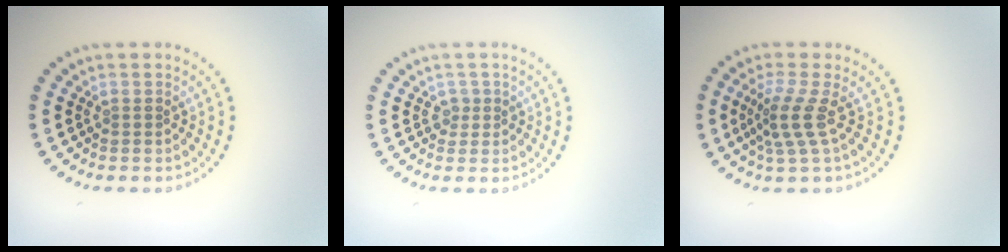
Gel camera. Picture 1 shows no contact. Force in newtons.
{"total": 1.1, "press": 0.8, "slide": 0.8}
{"total": 3.0, "press": 2.2, "slide": 2.0}